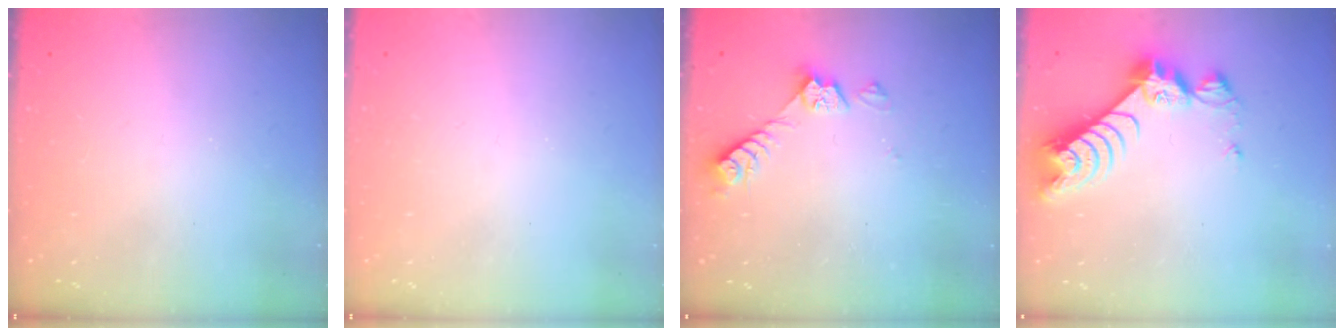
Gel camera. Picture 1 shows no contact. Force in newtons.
{"total": 0.0}
{"total": 4.9, "press": 4.8, "slide": 0.6}
{"total": 9.7, "press": 9.7, "slide": 0.8}